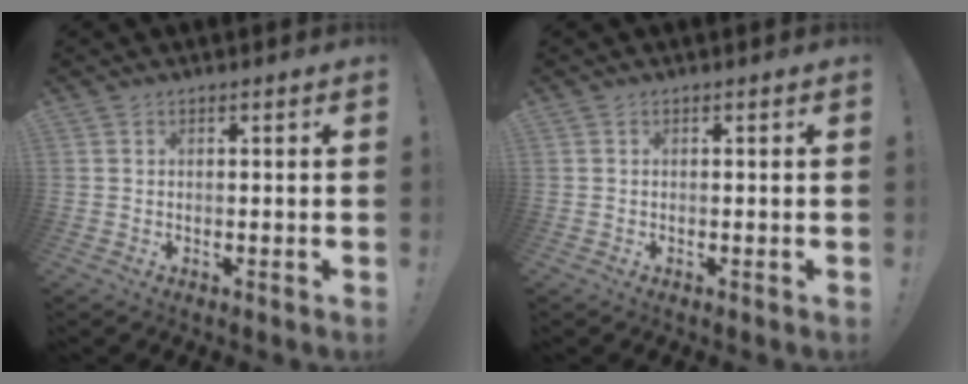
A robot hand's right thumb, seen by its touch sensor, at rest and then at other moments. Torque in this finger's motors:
{"motor_torque": [-0.04, -0.04, -0.11, 0.07, -0.06]}